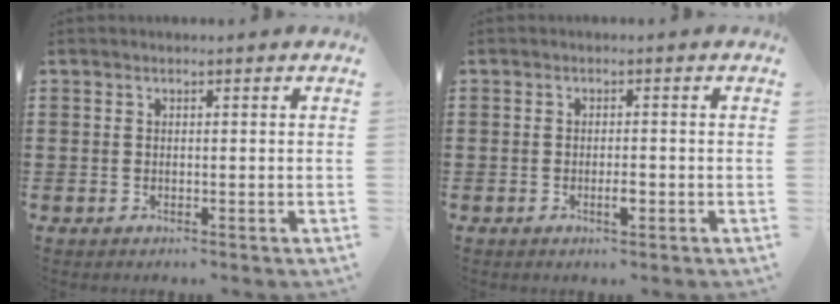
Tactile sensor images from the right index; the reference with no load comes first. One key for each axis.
{"total": 2.1, "fx": -0.8, "fy": 0.6, "fz": 1.8, "tx": -0.032, "ty": 0.000, "tz": -0.014}